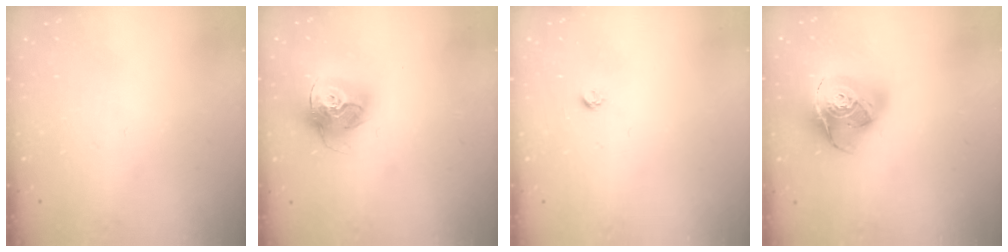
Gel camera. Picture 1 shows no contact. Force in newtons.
{"total": 15.4, "press": 15.3, "slide": 1.5}
{"total": 3.6, "press": 3.6, "slide": 0.3}
{"total": 18.9, "press": 18.8, "slide": 2.1}